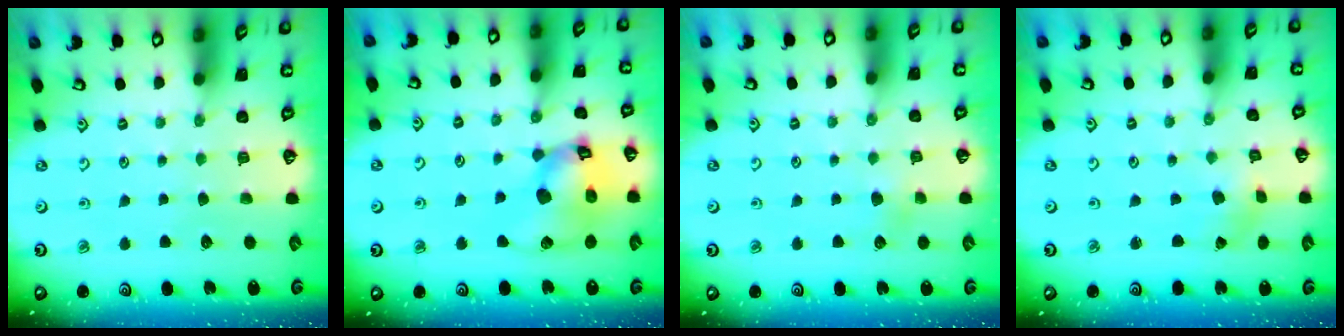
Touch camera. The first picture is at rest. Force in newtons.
{"total": 14.7, "press": 14.5, "slide": 2.1}
{"total": 3.1, "press": 3.1, "slide": 0.5}
{"total": 0.7, "press": 0.7, "slide": 0.1}